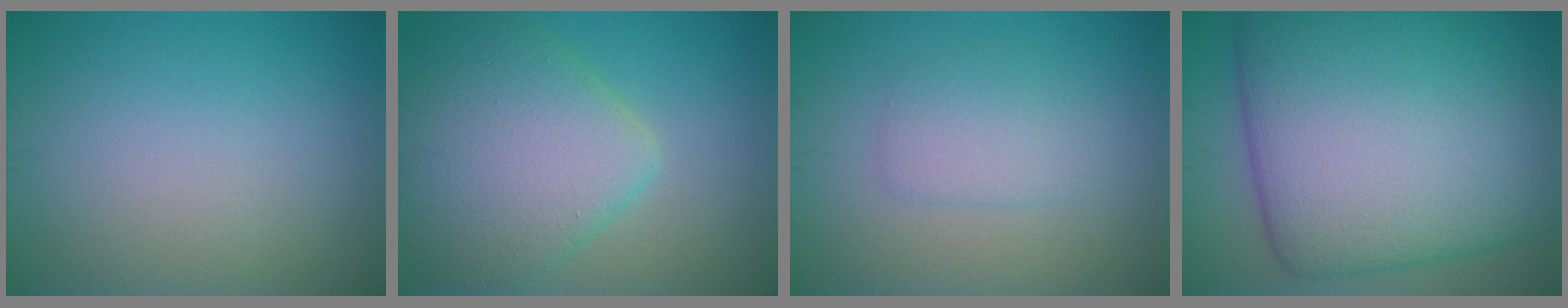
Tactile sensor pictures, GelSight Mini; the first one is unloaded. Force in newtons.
{"total": 8.3, "press": 8.3, "slide": 0.3}
{"total": 2.3, "press": 2.3, "slide": 0.1}
{"total": 20.0, "press": 20.0, "slide": 0.3}